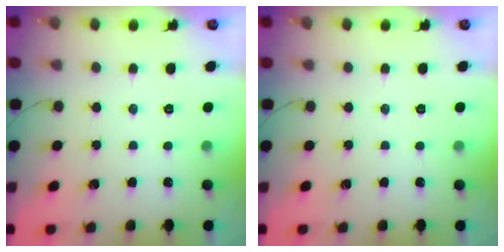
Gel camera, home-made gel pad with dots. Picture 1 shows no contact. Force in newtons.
{"total": 0.0}